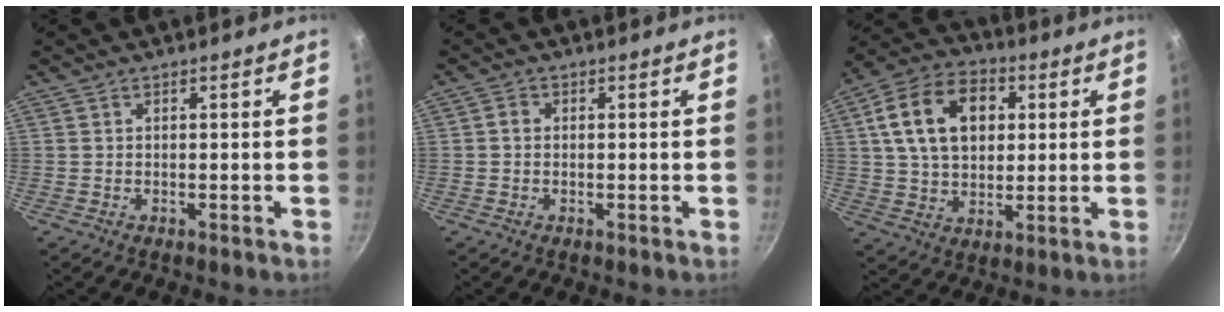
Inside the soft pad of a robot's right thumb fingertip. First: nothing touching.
{"total": 1.5, "force": [-0.1, 1.3, 0.8], "torque": [-0.015, 0.007, -0.005]}
{"total": 16.3, "force": [3.9, 11.4, 11.0], "torque": [-0.164, 0.012, 0.056]}